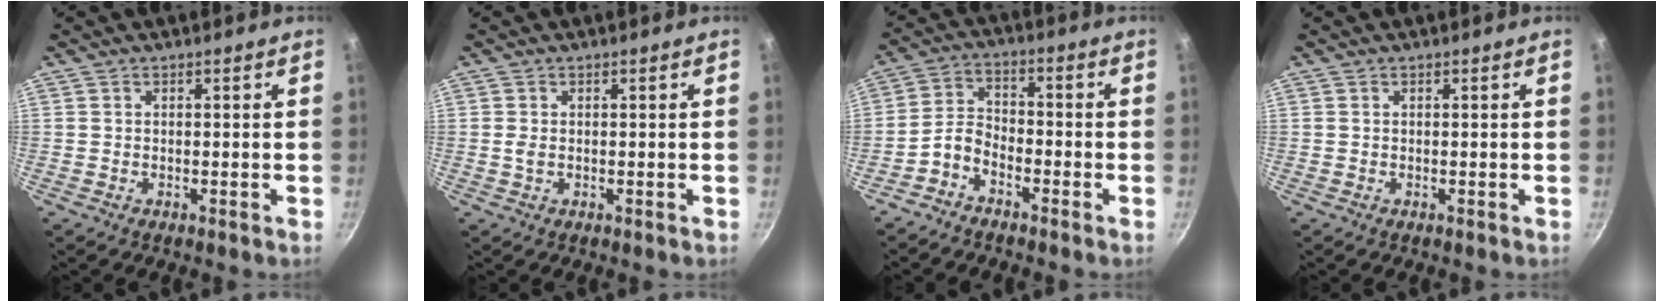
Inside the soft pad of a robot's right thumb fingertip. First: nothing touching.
{"total": 1.3, "force": [0.0, 0.8, 1.0], "torque": [-0.022, -0.001, 0.000]}
{"total": 5.0, "force": [-3.4, 2.8, 2.4], "torque": [-0.049, 0.047, -0.076]}
{"total": 0.0}